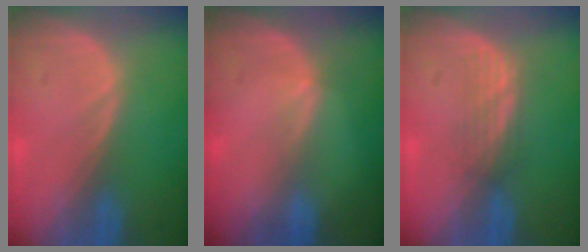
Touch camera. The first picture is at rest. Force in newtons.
{"total": 1.2, "press": 0.7, "slide": 0.9}
{"total": 2.9, "press": 2.6, "slide": 1.2}